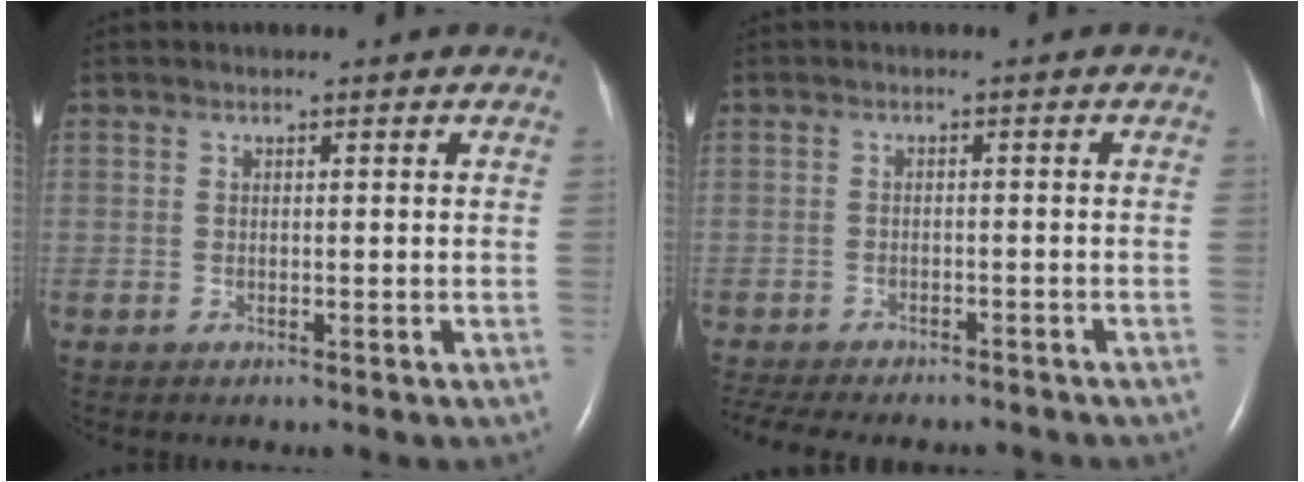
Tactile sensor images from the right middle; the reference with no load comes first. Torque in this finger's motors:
{"motor_torque": [0.38, -0.61, 0.43, 0.11]}